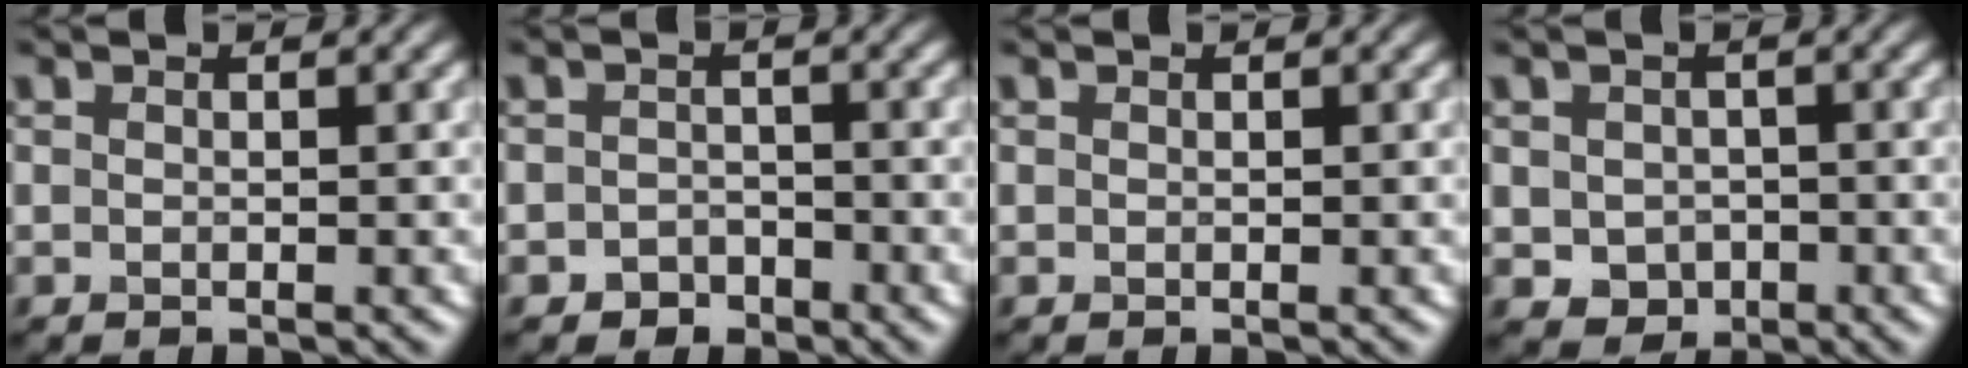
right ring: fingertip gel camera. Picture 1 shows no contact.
{"total": 1.6, "force": [-1.0, 1.2, 0.3], "torque": [0.000, 0.004, -0.021]}
{"total": 0.0}
{"total": 2.6, "force": [-0.4, 2.3, 1.2], "torque": [-0.021, -0.007, -0.006]}